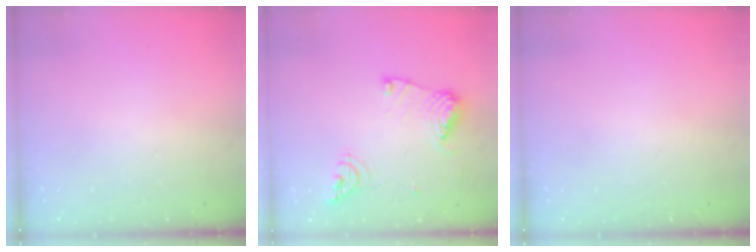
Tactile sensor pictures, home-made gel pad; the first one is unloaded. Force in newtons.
{"total": 13.4, "press": 13.3, "slide": 1.4}
{"total": 0.0}